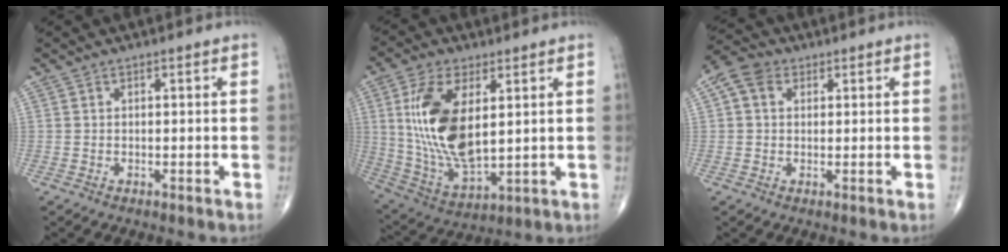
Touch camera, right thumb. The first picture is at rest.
{"total": 17.1, "force": [3.7, 8.3, 14.6], "torque": [-0.285, -0.021, 0.082]}
{"total": 5.4, "force": [1.7, 4.2, 3.0], "torque": [-0.055, 0.016, 0.025]}